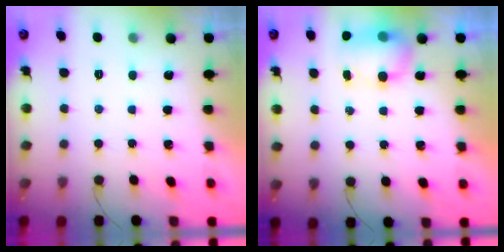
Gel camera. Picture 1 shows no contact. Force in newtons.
{"total": 7.5, "press": 7.5, "slide": 0.8}